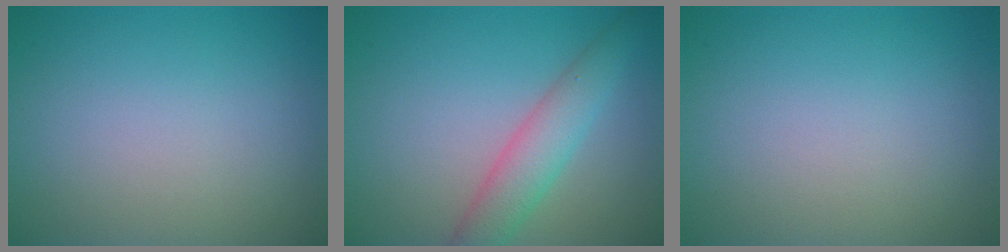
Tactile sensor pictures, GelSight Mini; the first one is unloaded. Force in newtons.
{"total": 3.7, "press": 3.7, "slide": 0.3}
{"total": 0.0}